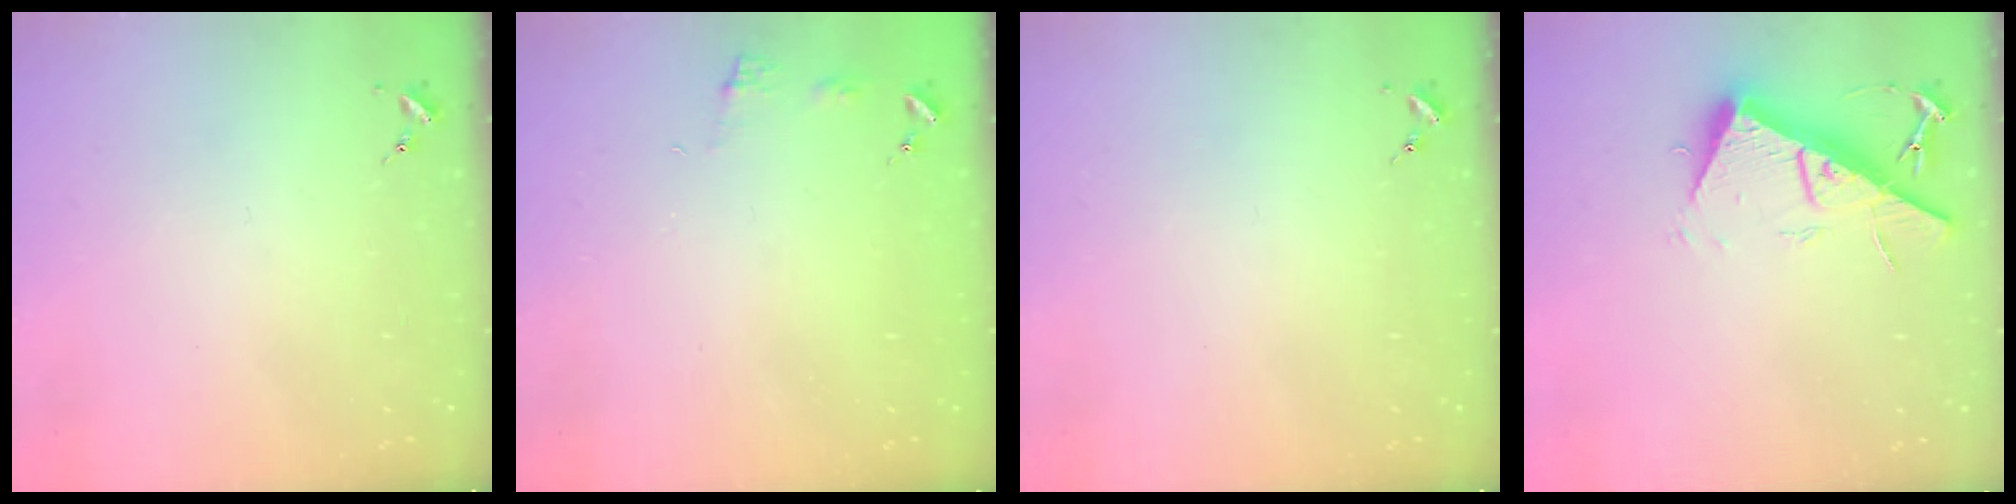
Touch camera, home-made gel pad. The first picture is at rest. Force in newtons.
{"total": 5.1, "press": 5.0, "slide": 0.7}
{"total": 0.0}
{"total": 14.3, "press": 14.3, "slide": 0.4}